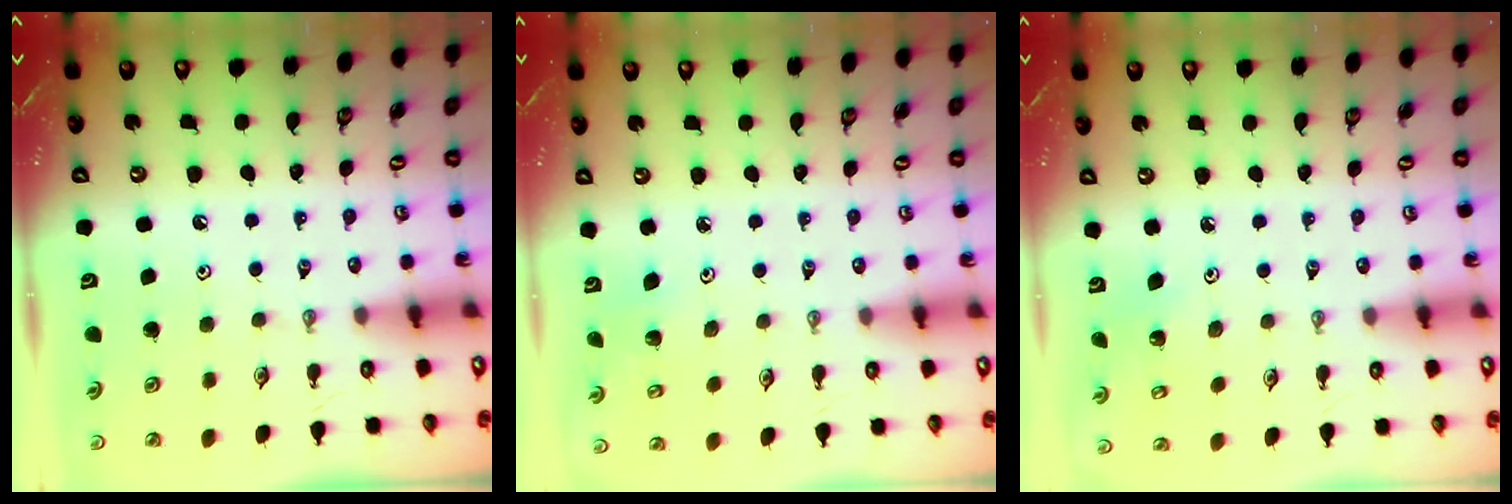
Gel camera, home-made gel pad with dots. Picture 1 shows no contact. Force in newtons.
{"total": 3.3, "press": 3.3, "slide": 0.3}
{"total": 1.9, "press": 1.9, "slide": 0.1}